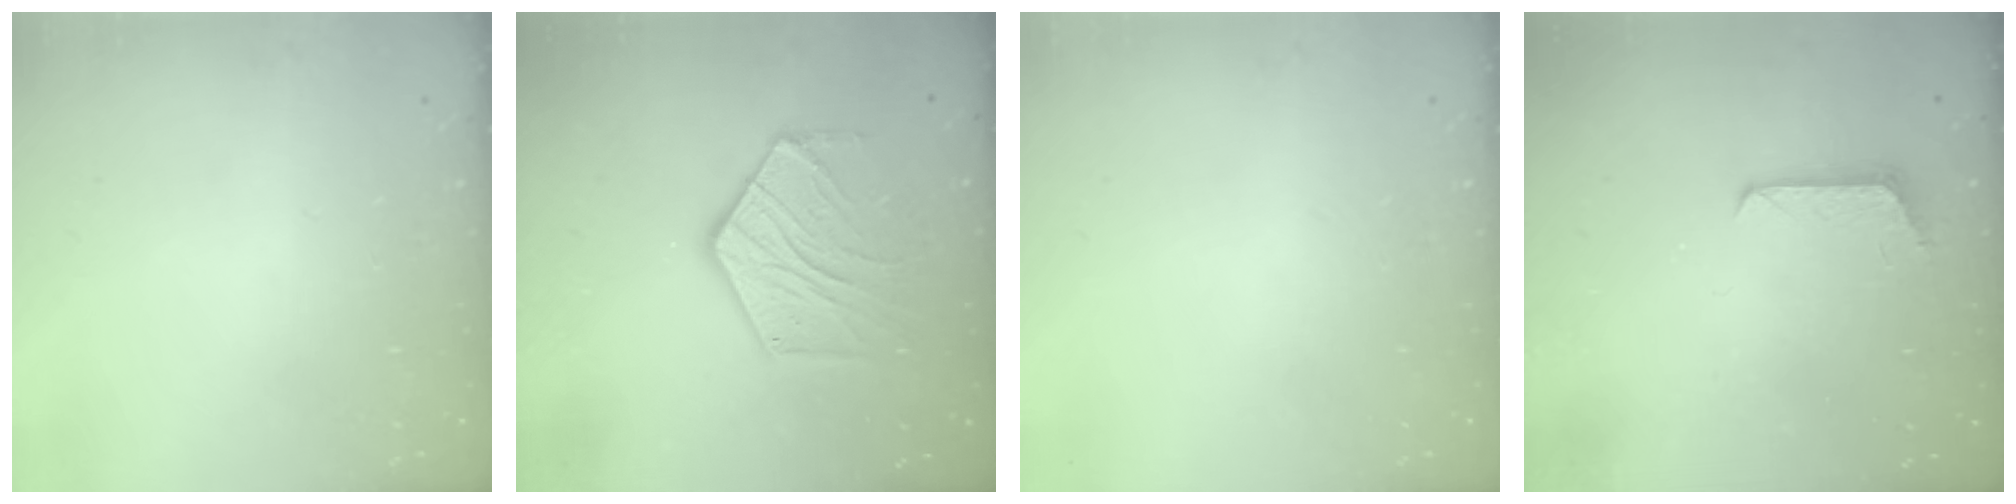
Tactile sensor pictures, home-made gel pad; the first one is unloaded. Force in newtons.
{"total": 12.6, "press": 12.5, "slide": 0.9}
{"total": 0.0}
{"total": 5.9, "press": 5.9, "slide": 0.5}